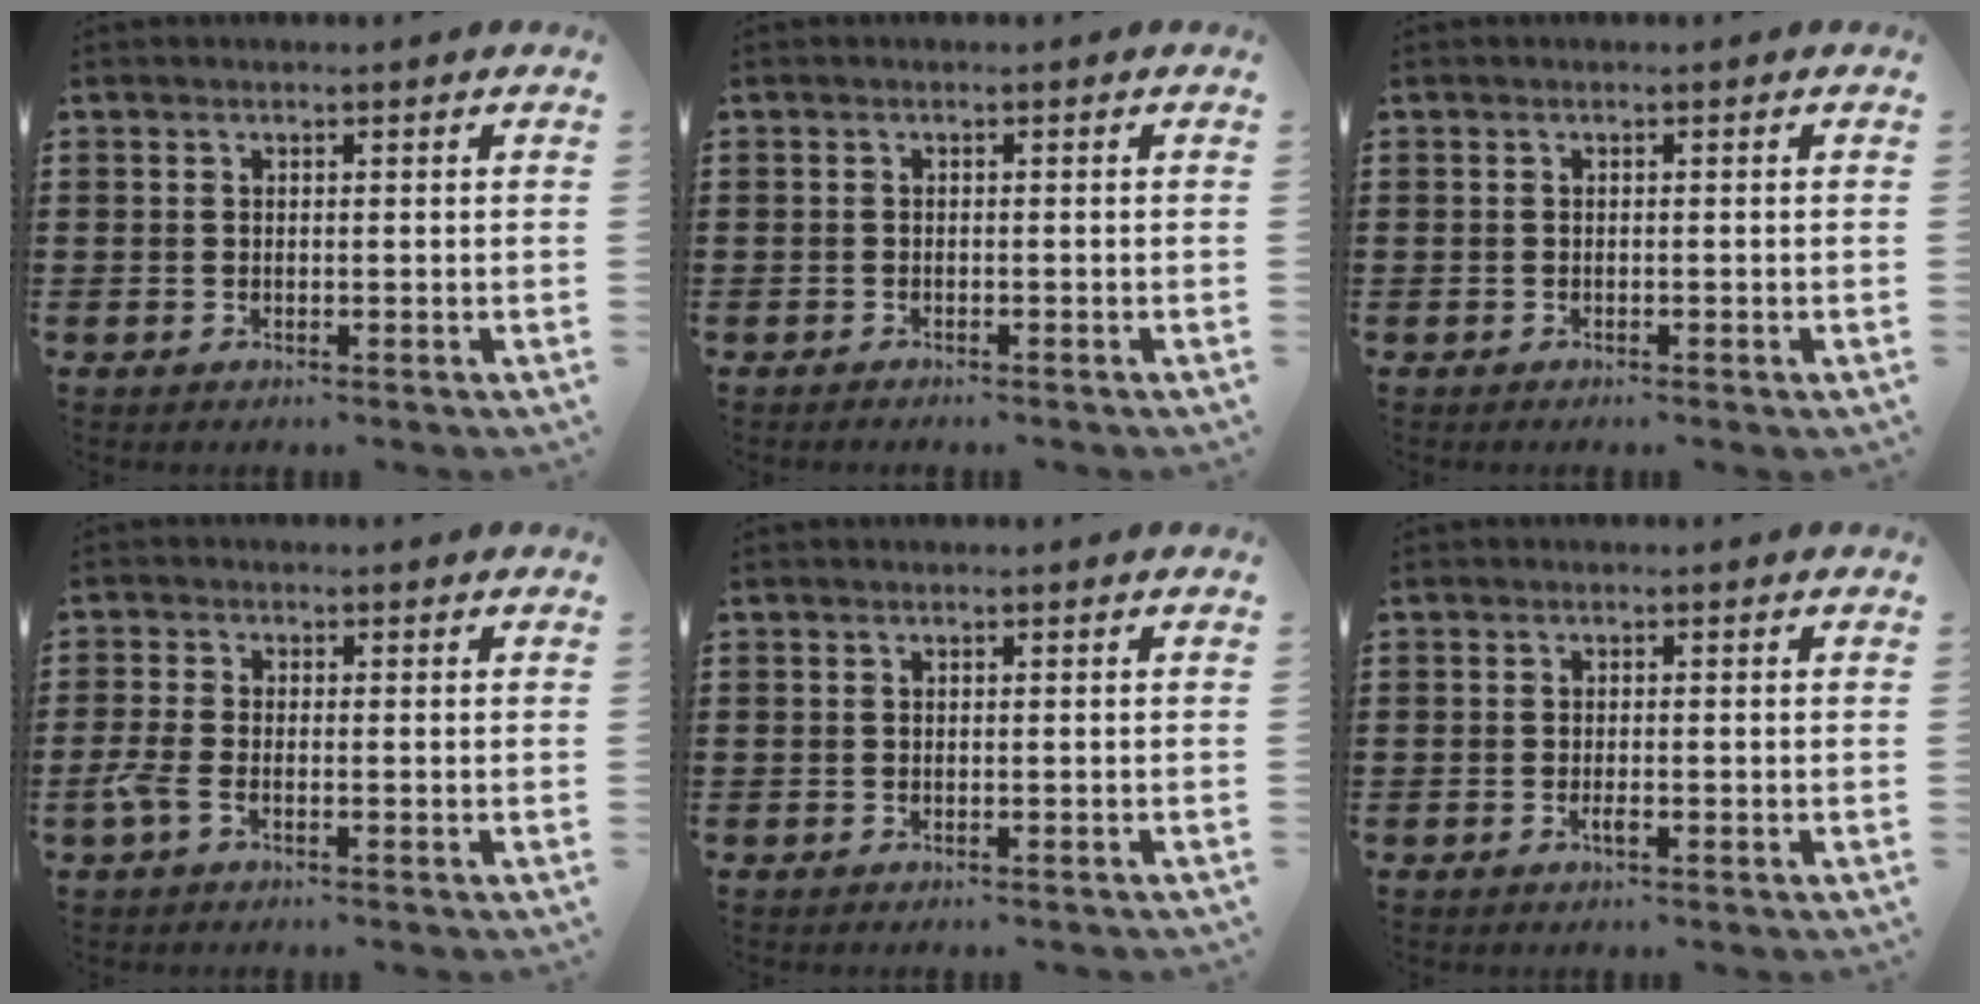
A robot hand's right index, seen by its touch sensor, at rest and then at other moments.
{"total": 0.6, "force": [-0.6, 0.1, 0.0], "torque": [-0.002, 0.001, -0.012]}
{"total": 0.0}
{"total": 2.7, "force": [-1.6, 0.7, 2.0], "torque": [-0.063, -0.008, -0.037]}
{"total": 0.0}
{"total": 1.3, "force": [-0.6, 0.3, 1.1], "torque": [-0.022, -0.003, -0.011]}